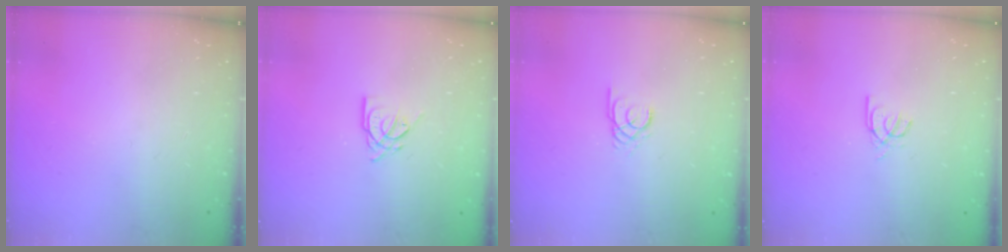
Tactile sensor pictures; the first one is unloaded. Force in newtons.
{"total": 5.9, "press": 5.8, "slide": 0.6}
{"total": 2.1, "press": 2.1, "slide": 0.2}
{"total": 3.4, "press": 3.4, "slide": 0.1}